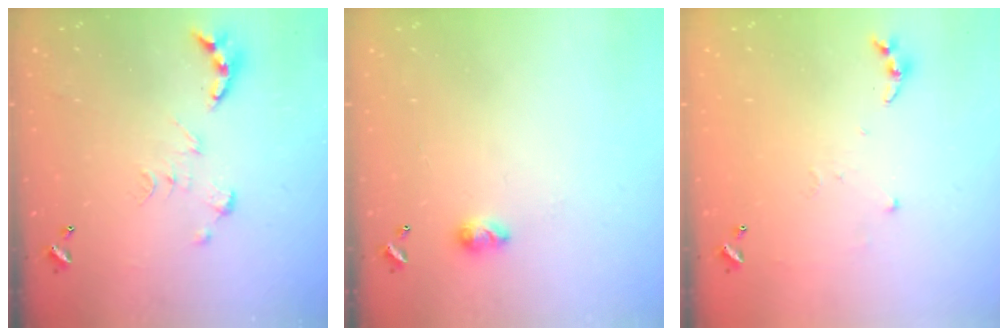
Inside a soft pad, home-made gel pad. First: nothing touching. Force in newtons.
{"total": 4.9, "press": 4.8, "slide": 0.7}
{"total": 6.1, "press": 6.1, "slide": 0.7}